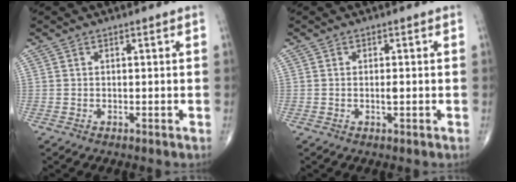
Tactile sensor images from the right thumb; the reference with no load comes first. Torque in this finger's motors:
{"motor_torque": [0.37, 0.16, 0.37, -0.25, 0.04]}